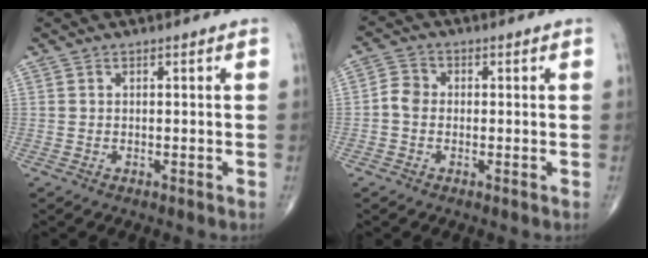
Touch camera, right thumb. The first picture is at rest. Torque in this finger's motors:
{"motor_torque": [-0.02, 0.07, 0.12, -0.04, 0.03]}